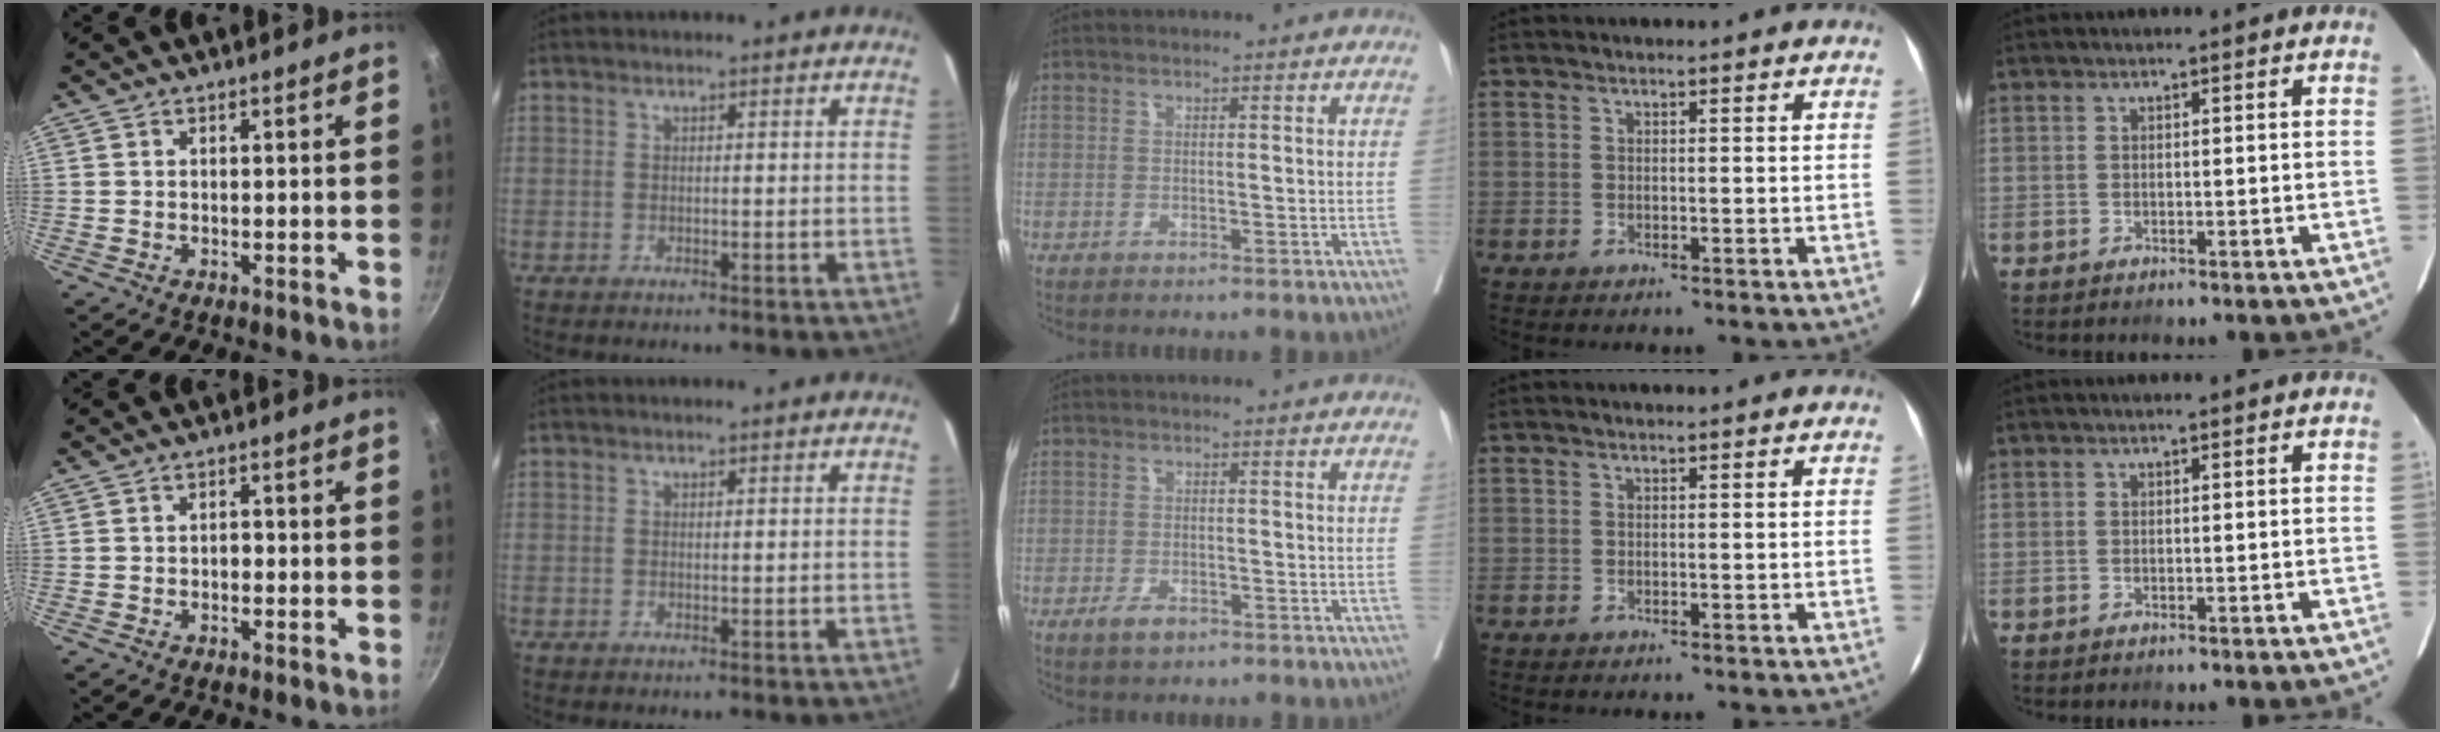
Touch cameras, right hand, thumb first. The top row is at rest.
{"thumb": {"total": 1.3, "force": [-0.4, 0.9, 0.8], "torque": [-0.006, 0.004, -0.009]}, "middle": {"total": 2.4, "force": [-1.5, 1.1, 1.6], "torque": [-0.029, 0.000, -0.021]}}